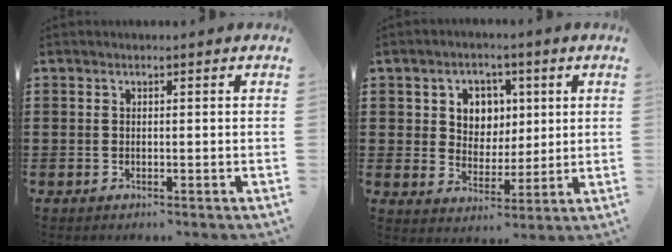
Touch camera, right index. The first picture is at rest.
{"total": 5.6, "force": [1.8, 5.0, 1.8], "torque": [-0.045, 0.009, 0.026]}